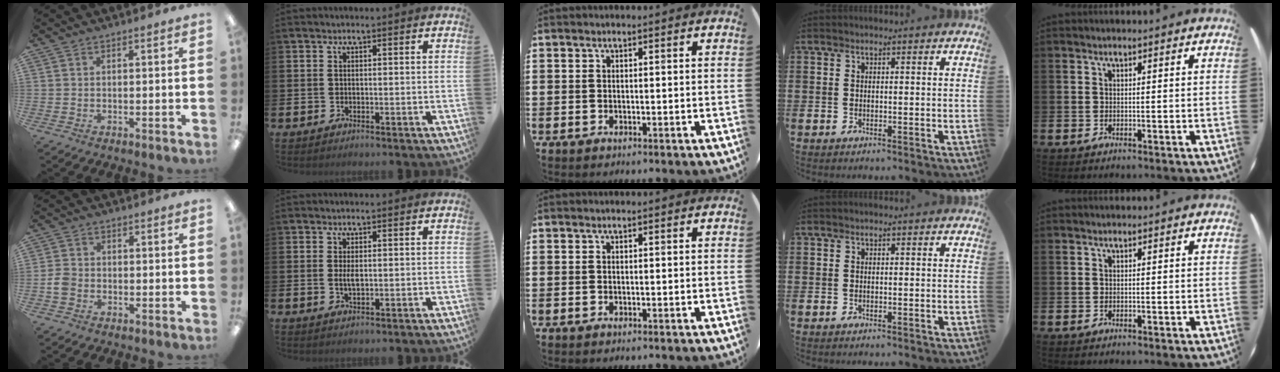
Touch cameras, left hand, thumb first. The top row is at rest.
{"thumb": {"total": 3.4, "force": [-1.0, 2.8, 1.6], "torque": [-0.032, 0.006, -0.020]}, "index": {"total": 1.9, "force": [0.2, 0.7, 1.7], "torque": [-0.024, -0.003, 0.001]}}